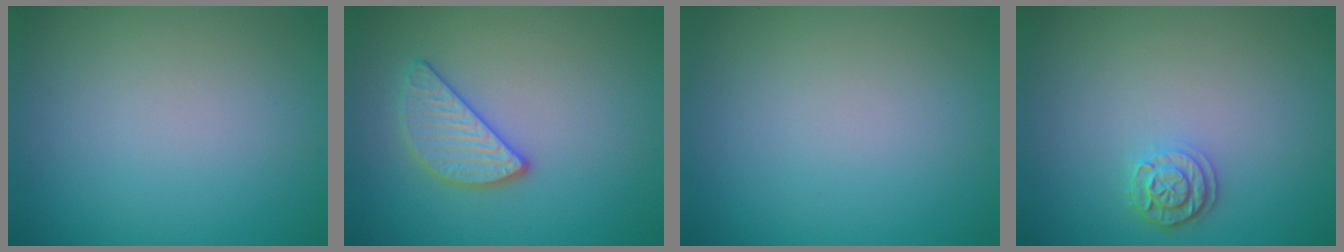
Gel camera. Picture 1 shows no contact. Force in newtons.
{"total": 2.8, "press": 2.7, "slide": 0.4}
{"total": 0.0}
{"total": 2.1, "press": 1.9, "slide": 0.9}